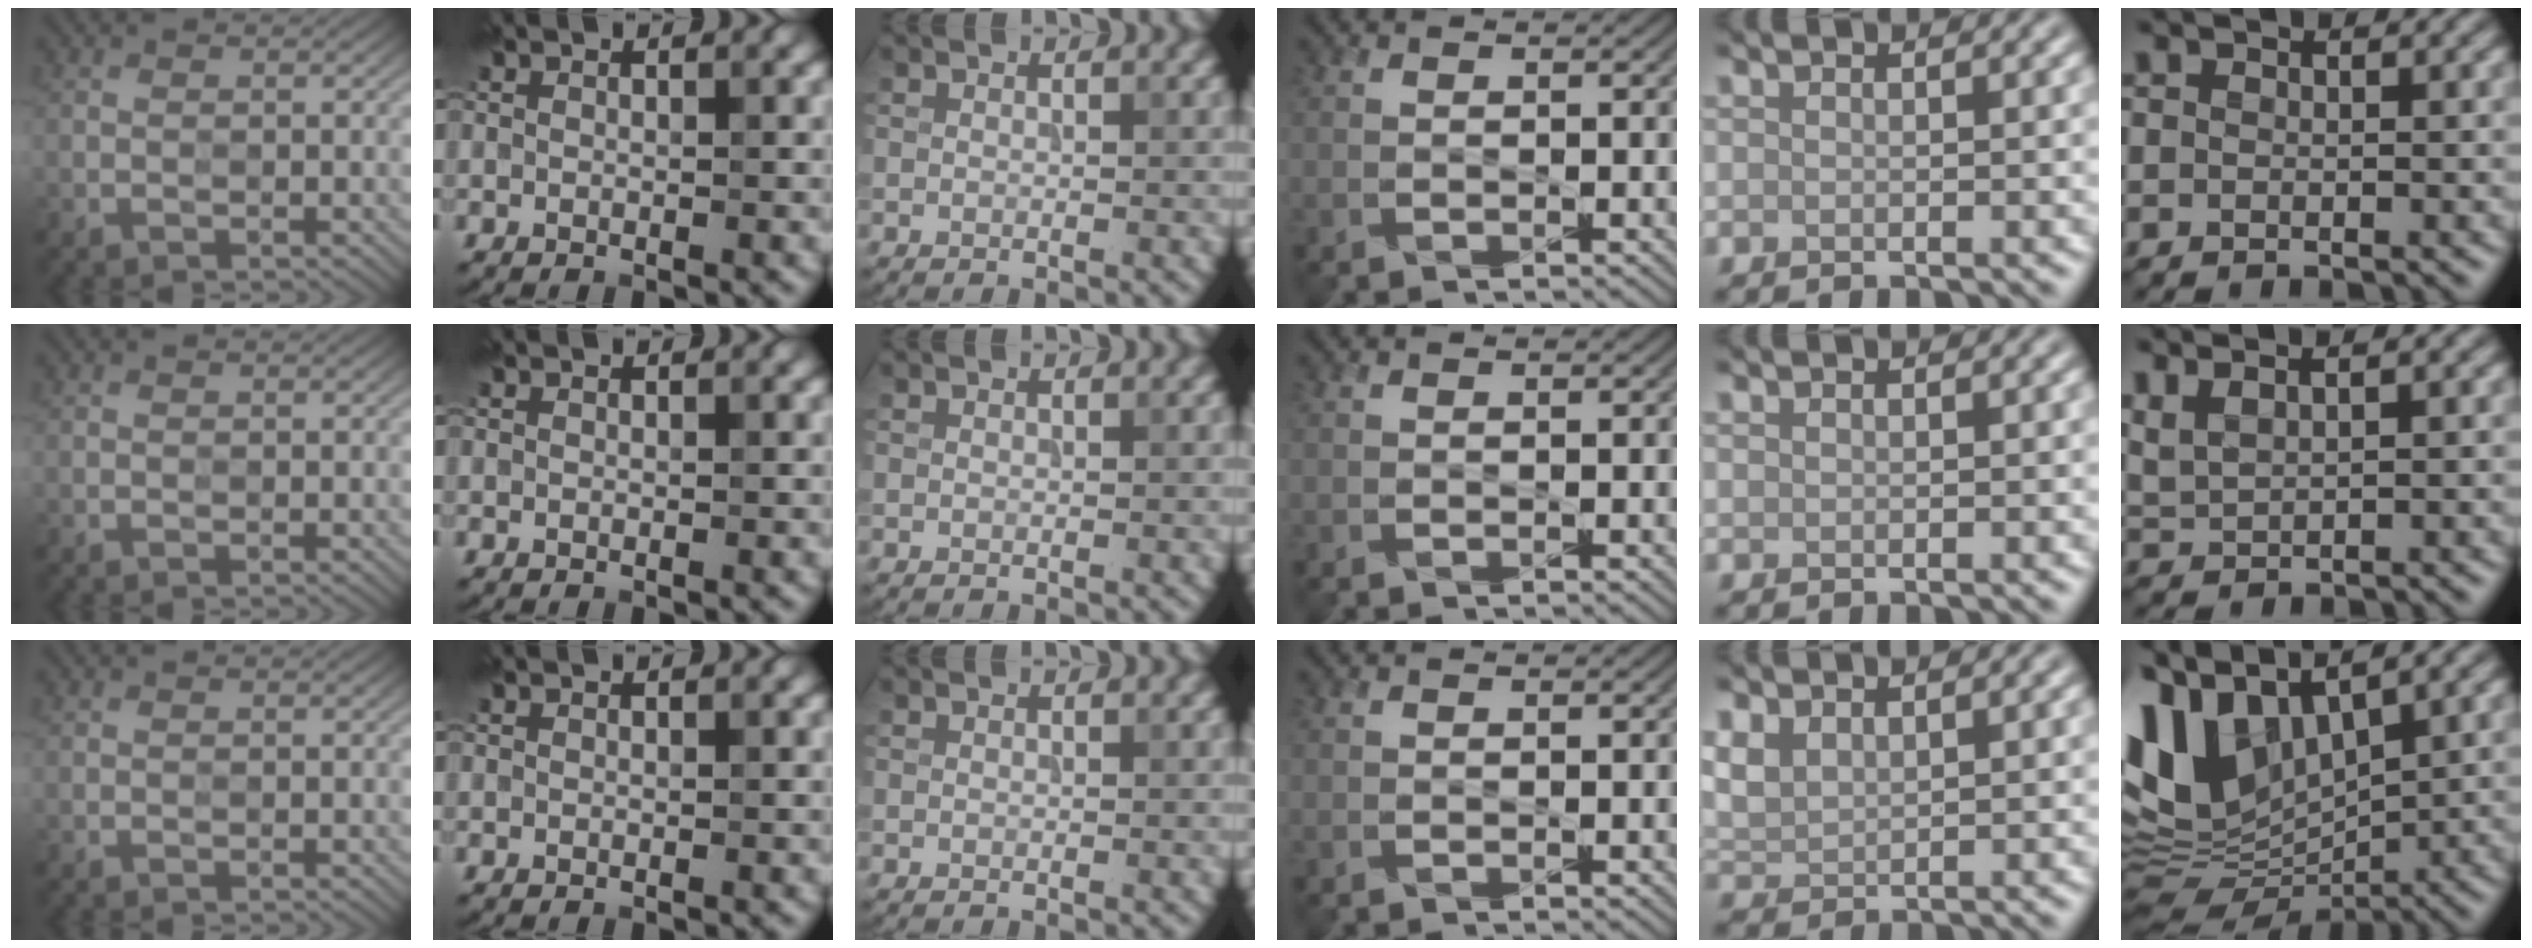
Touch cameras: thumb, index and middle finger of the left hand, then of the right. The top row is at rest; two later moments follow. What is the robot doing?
{"motion": "press", "object": "sticky note"}